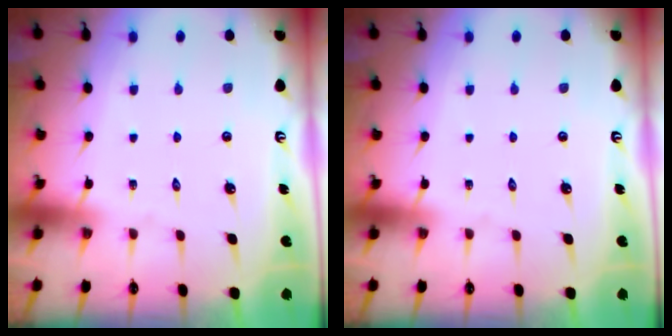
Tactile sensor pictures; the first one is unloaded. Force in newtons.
{"total": 0.0}